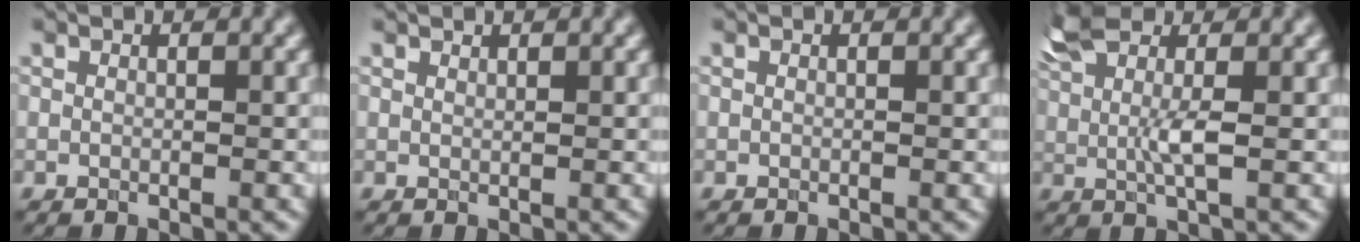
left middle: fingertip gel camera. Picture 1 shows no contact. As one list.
[{"total": 0.7, "force": [0.7, 0.0, 0.1], "torque": [0.001, 0.000, 0.015]}, {"total": 0.0}, {"total": 4.4, "force": [1.9, 1.5, 3.7], "torque": [-0.083, 0.001, 0.036]}]